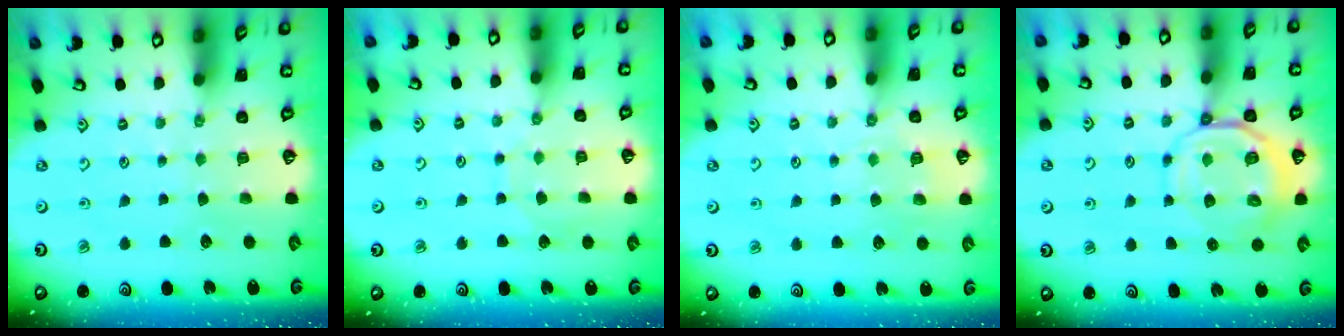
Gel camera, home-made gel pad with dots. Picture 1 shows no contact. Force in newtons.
{"total": 6.3, "press": 6.3, "slide": 0.1}
{"total": 4.9, "press": 4.8, "slide": 0.8}
{"total": 9.7, "press": 9.5, "slide": 1.8}